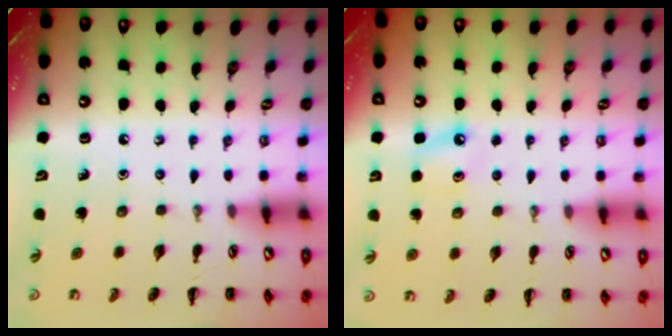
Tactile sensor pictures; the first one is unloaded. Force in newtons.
{"total": 5.9, "press": 5.6, "slide": 1.9}